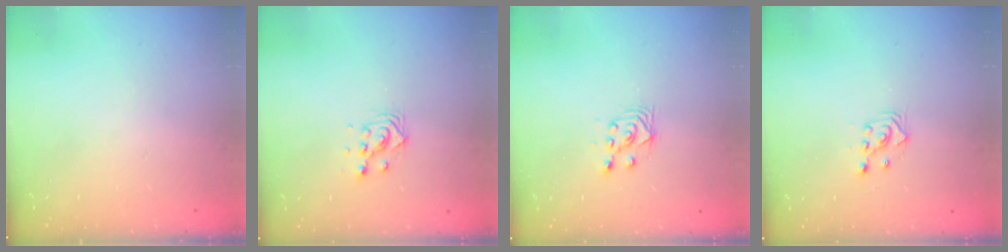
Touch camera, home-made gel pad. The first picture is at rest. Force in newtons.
{"total": 3.8, "press": 3.8, "slide": 0.3}
{"total": 3.5, "press": 3.2, "slide": 1.4}
{"total": 2.9, "press": 2.9, "slide": 0.2}